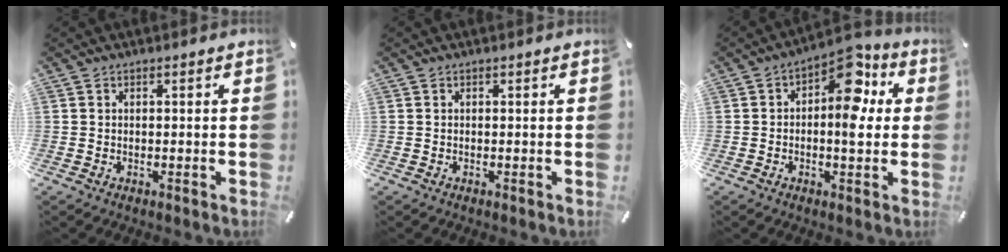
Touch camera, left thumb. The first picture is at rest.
{"total": 0.0}
{"total": 11.2, "force": [2.9, 5.9, 9.1], "torque": [-0.109, -0.028, 0.044]}